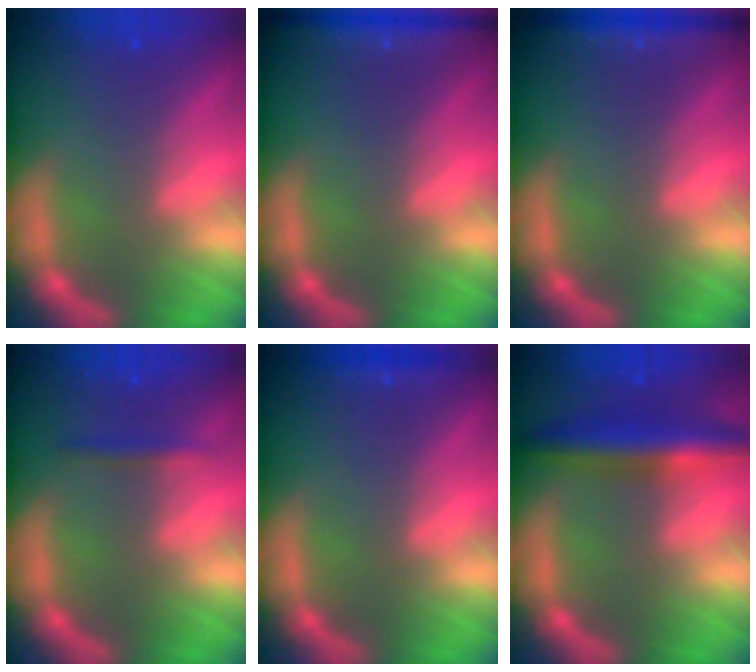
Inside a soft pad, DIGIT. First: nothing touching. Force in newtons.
{"total": 4.5}
{"total": 3.5}
{"total": 1.4}
{"total": 0.9}
{"total": 5.9}